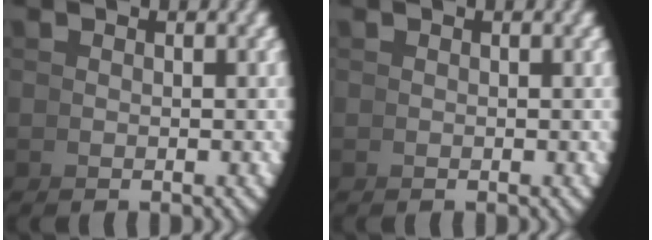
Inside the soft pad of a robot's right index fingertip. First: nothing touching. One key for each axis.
{"total": 0.0}